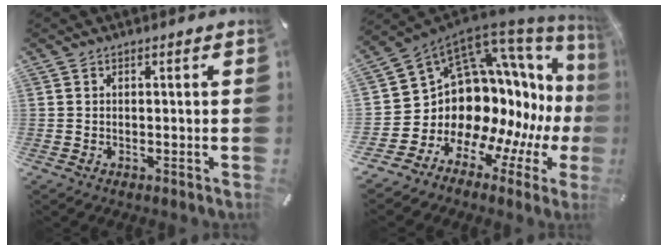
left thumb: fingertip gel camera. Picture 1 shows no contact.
{"total": 16.4, "force": [1.4, 12.9, 10.1], "torque": [-0.146, -0.097, 0.072]}